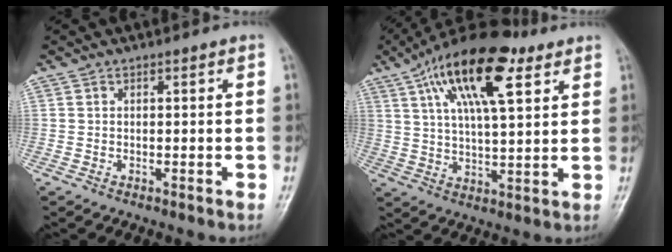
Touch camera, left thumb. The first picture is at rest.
{"total": 18.6, "force": [9.1, 6.9, 14.7], "torque": [-0.236, -0.011, 0.154]}